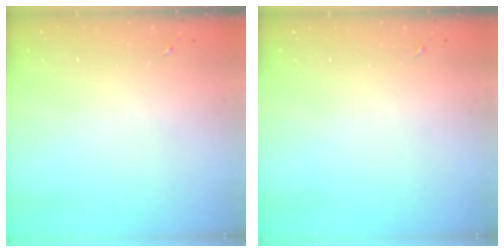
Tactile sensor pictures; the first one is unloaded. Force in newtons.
{"total": 0.0}